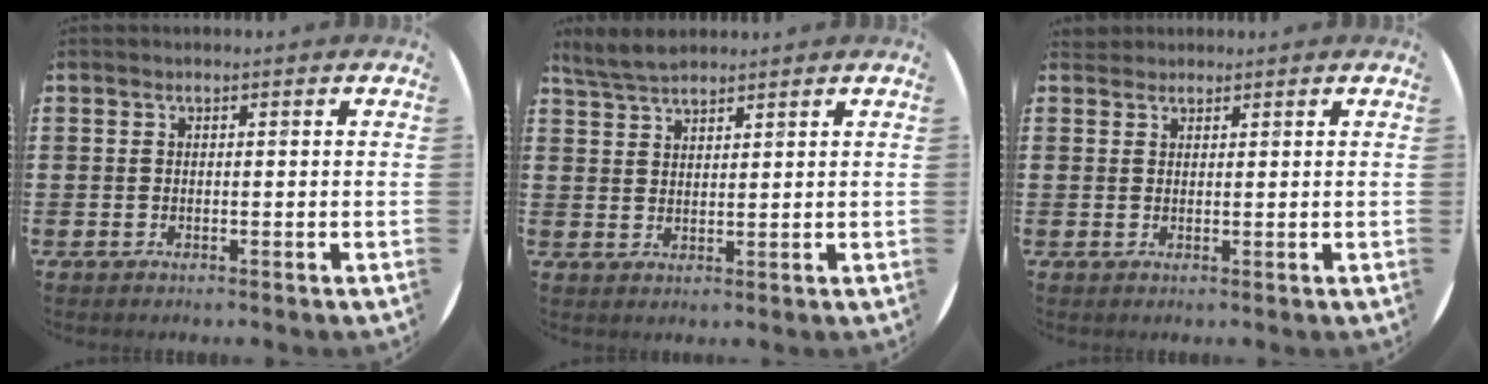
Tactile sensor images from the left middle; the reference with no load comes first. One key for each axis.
{"total": 3.8, "fx": 3.5, "fy": 0.9, "fz": 1.1, "tx": -0.030, "ty": -0.004, "tz": 0.067}
{"total": 1.4, "fx": 1.3, "fy": 0.5, "fz": -0.1, "tx": -0.002, "ty": 0.004, "tz": 0.026}